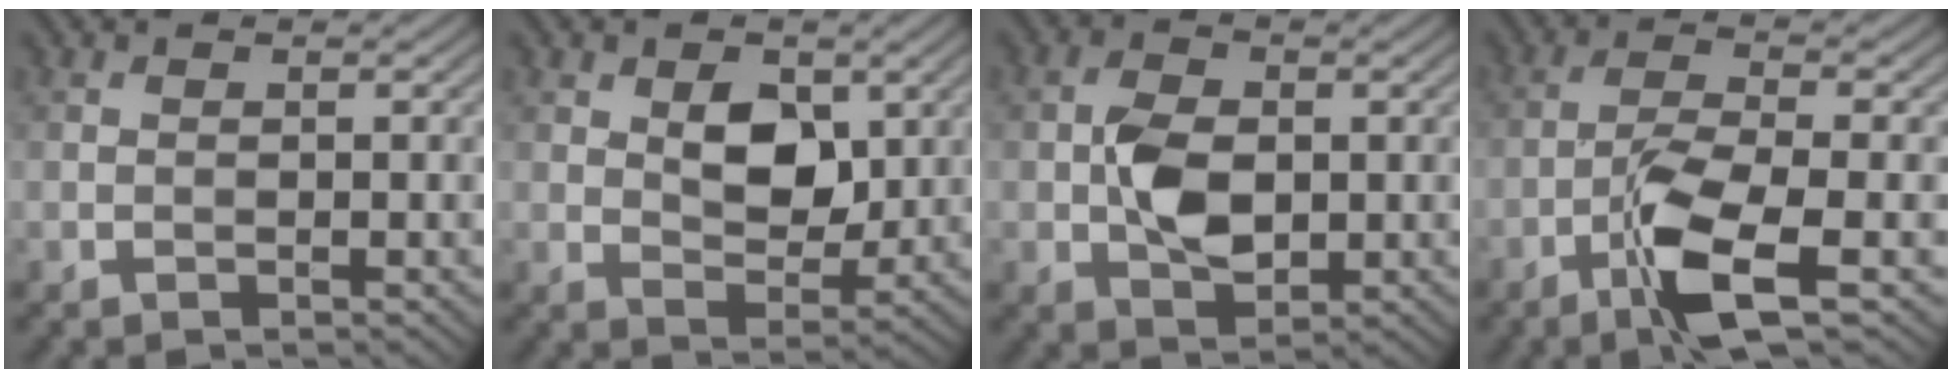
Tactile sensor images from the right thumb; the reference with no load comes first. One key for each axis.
{"total": 5.8, "fx": 1.8, "fy": 3.7, "fz": 4.1, "tx": -0.069, "ty": -0.007, "tz": 0.029}
{"total": 5.6, "fx": -0.4, "fy": 3.5, "fz": 4.3, "tx": -0.087, "ty": -0.003, "tz": -0.008}
{"total": 7.4, "fx": -3.5, "fy": 1.5, "fz": 6.3, "tx": -0.128, "ty": 0.005, "tz": -0.078}